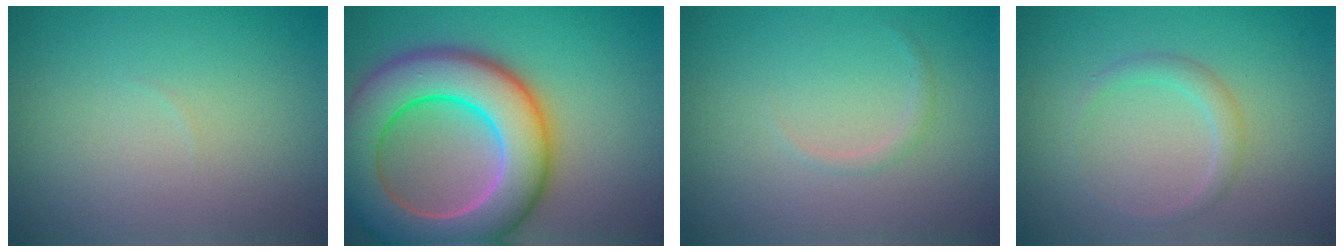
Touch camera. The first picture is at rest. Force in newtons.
{"total": 11.9, "press": 11.9, "slide": 0.9}
{"total": 0.7, "press": 0.7, "slide": 0.1}
{"total": 1.5, "press": 1.5, "slide": 0.2}